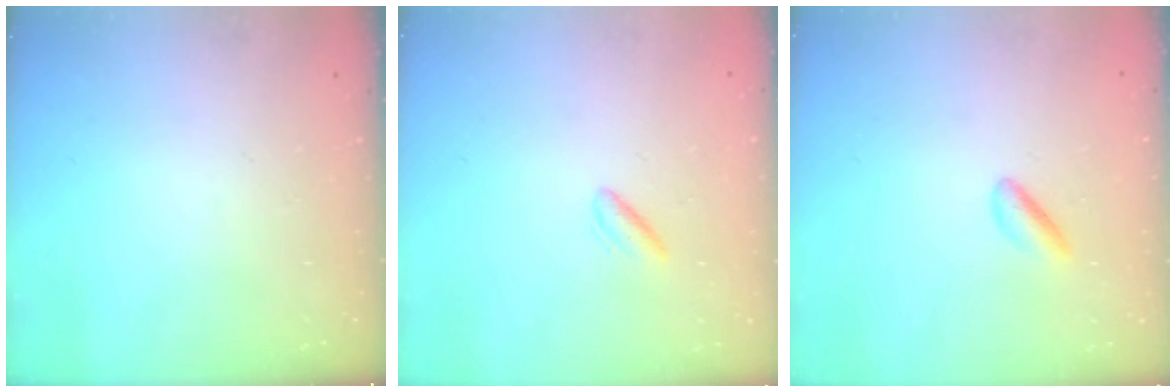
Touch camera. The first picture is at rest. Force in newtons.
{"total": 2.3, "press": 2.0, "slide": 1.3}
{"total": 2.6, "press": 2.3, "slide": 1.1}